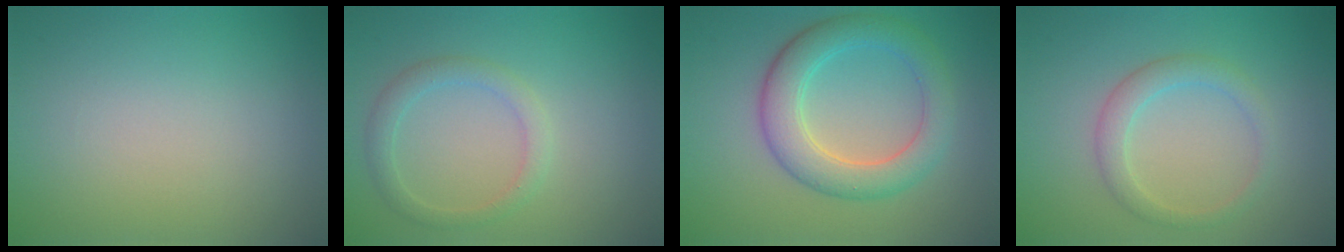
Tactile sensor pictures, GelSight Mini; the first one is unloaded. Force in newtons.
{"total": 2.1, "press": 2.1, "slide": 0.3}
{"total": 5.4, "press": 5.4, "slide": 0.1}
{"total": 2.4, "press": 2.4, "slide": 0.1}